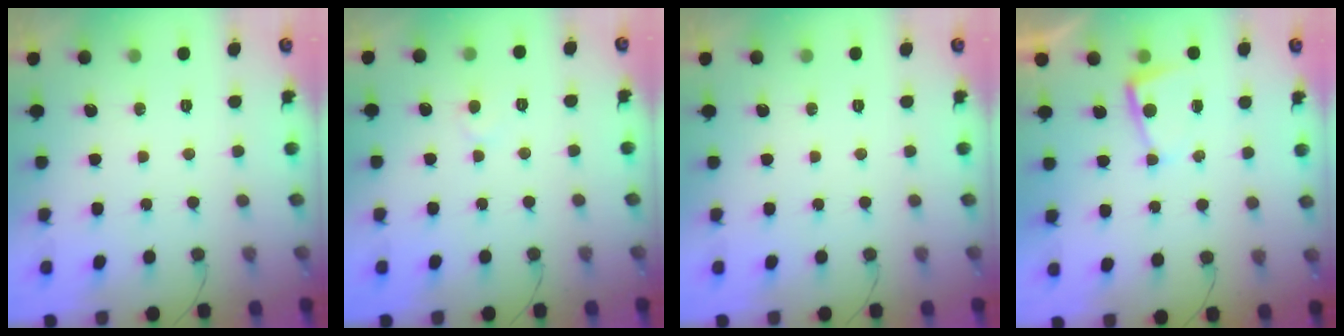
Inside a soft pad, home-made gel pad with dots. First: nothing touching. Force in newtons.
{"total": 4.7, "press": 4.6, "slide": 0.4}
{"total": 0.0}
{"total": 2.4, "press": 2.3, "slide": 0.4}